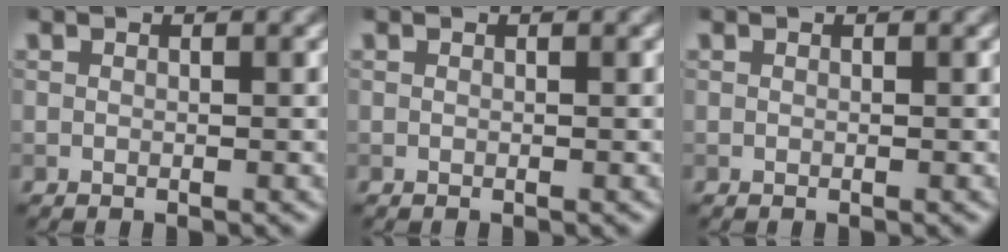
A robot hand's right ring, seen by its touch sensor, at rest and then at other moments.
{"total": 0.0}
{"total": 0.0}